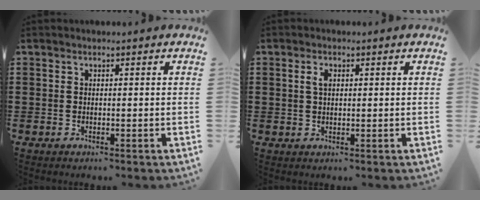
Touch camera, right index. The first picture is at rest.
{"total": 1.7, "force": [0.4, 0.8, 1.4], "torque": [-0.031, 0.006, 0.007]}